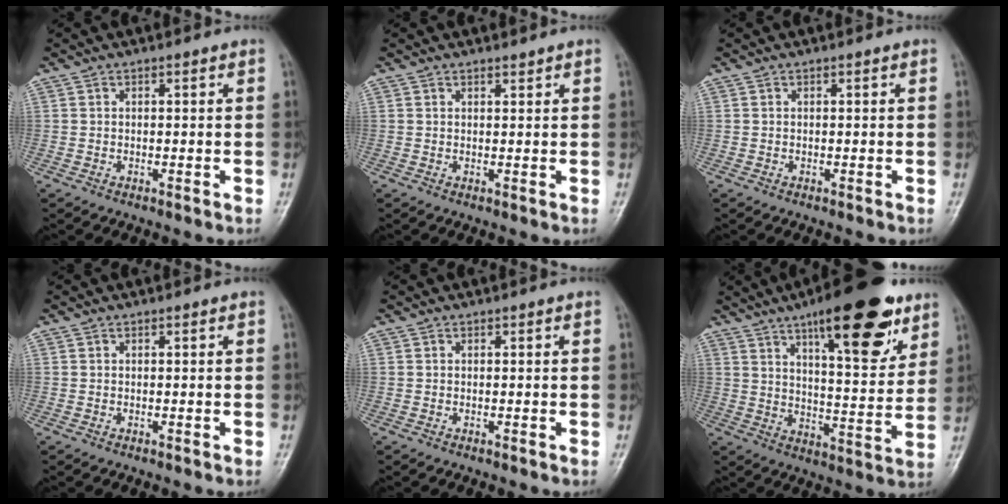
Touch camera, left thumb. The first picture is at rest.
{"total": 0.8, "force": [0.8, 0.2, 0.2], "torque": [-0.005, -0.007, 0.012]}
{"total": 0.0}
{"total": 0.0}
{"total": 0.0}
{"total": 20.7, "force": [12.2, 6.6, 15.4], "torque": [-0.190, -0.051, 0.184]}